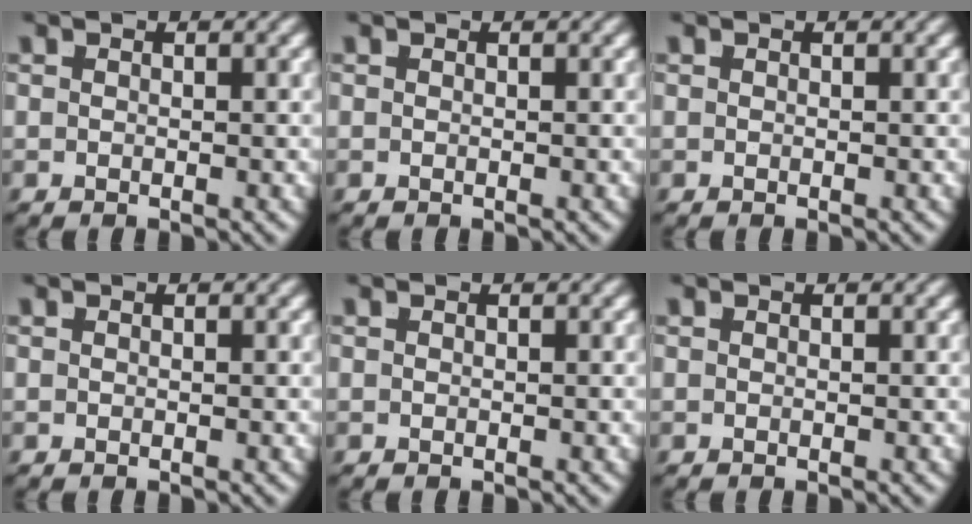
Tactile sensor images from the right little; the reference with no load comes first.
{"total": 0.0}
{"total": 0.0}
{"total": 0.0}
{"total": 0.0}
{"total": 0.0}